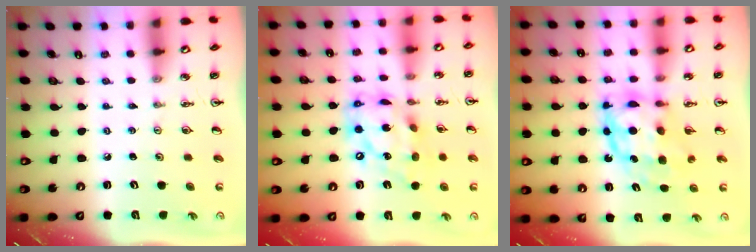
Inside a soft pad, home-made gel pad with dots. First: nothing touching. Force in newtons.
{"total": 16.0, "press": 16.0, "slide": 1.4}
{"total": 9.7, "press": 9.6, "slide": 0.8}